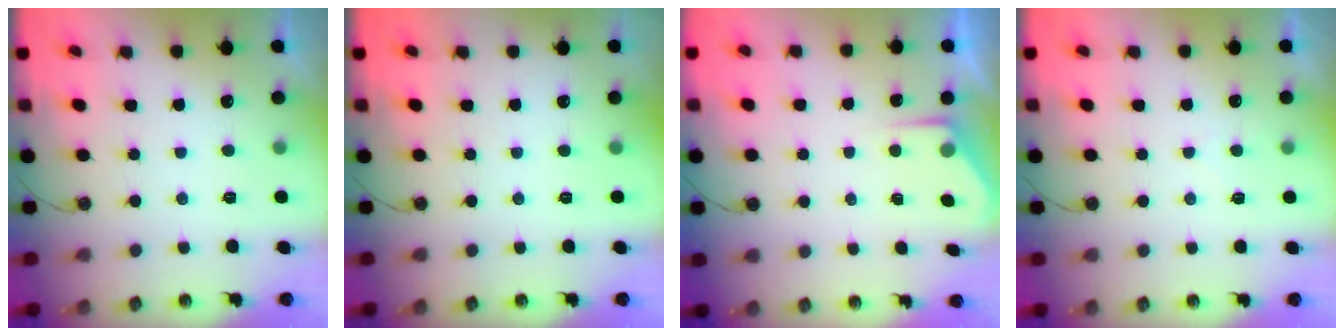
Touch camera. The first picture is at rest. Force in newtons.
{"total": 0.0}
{"total": 3.2, "press": 3.2, "slide": 0.5}
{"total": 3.4, "press": 3.4, "slide": 0.4}